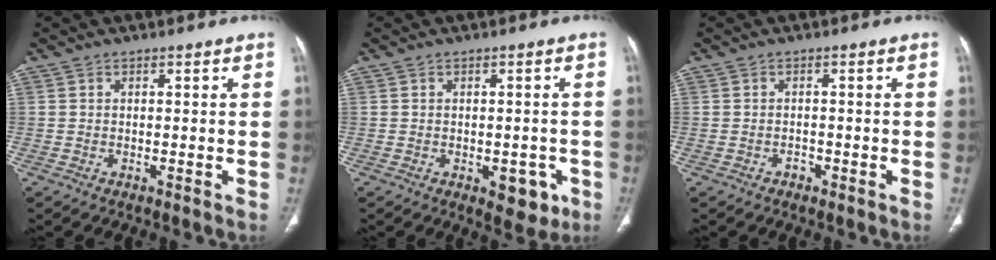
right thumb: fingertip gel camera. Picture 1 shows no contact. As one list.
[{"total": 5.5, "force": [-2.1, 3.2, 3.9], "torque": [-0.019, 0.007, -0.020]}, {"total": 1.0, "force": [-0.7, 0.7, 0.2], "torque": [0.000, 0.007, -0.013]}]